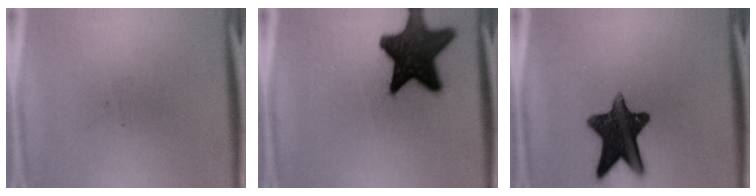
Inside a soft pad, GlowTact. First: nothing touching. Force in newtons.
{"total": 15.6}
{"total": 13.2}